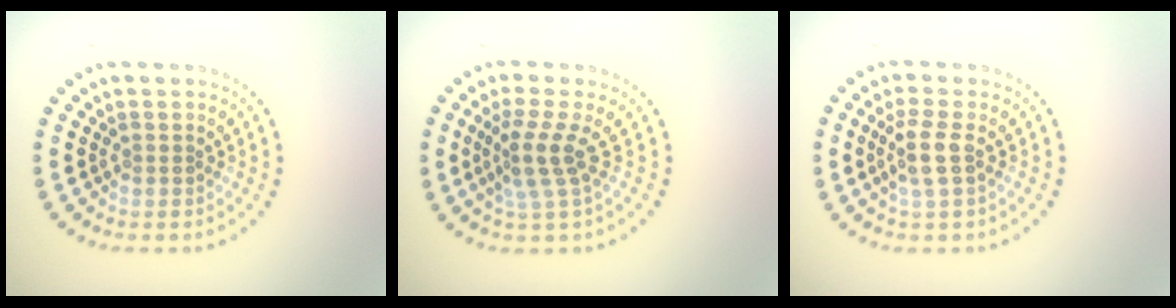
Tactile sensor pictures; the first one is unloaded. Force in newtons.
{"total": 2.9, "press": 2.0, "slide": 2.1}
{"total": 2.3, "press": 2.0, "slide": 1.1}